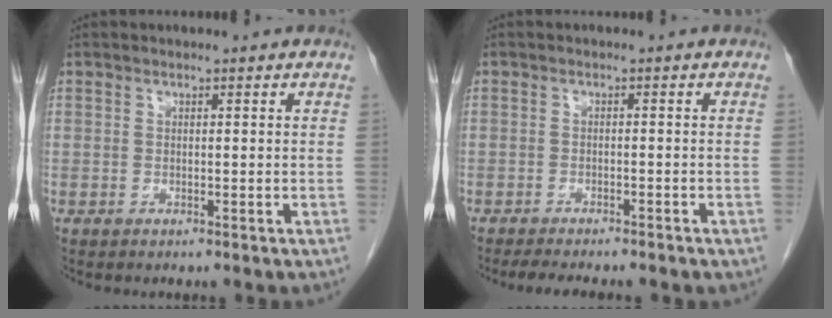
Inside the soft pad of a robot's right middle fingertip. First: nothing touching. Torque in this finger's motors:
{"motor_torque": [1.10, -0.99, 0.32, 0.03]}